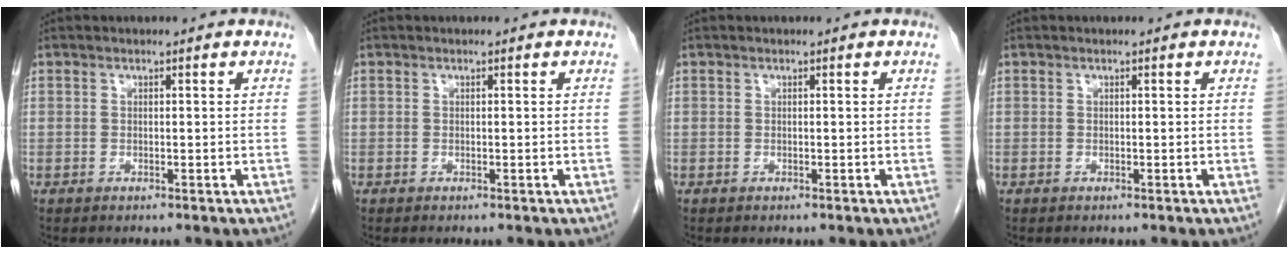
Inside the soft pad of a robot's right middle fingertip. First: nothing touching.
{"total": 0.0}
{"total": 0.0}
{"total": 0.0}